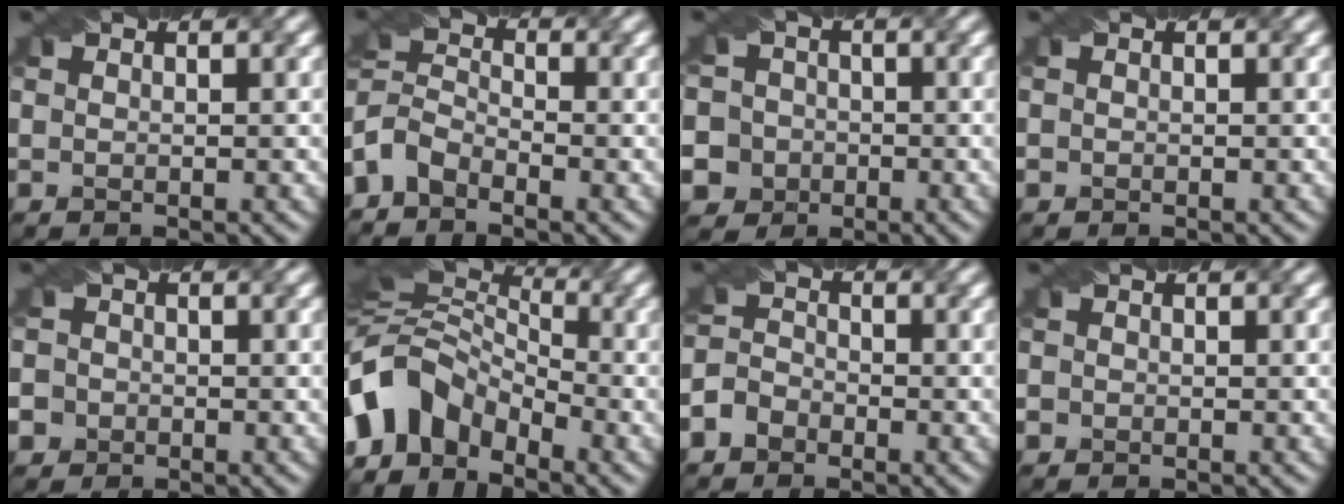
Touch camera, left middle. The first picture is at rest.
{"total": 3.6, "force": [-3.2, 1.3, 1.0], "torque": [-0.022, 0.010, -0.074]}
{"total": 9.1, "force": [-2.5, 8.5, 2.2], "torque": [-0.052, 0.016, -0.065]}
{"total": 0.7, "force": [0.0, 0.7, 0.2], "torque": [-0.004, 0.009, -0.004]}
{"total": 5.2, "force": [-1.5, 4.8, 1.4], "torque": [-0.033, 0.025, -0.052]}
{"total": 7.5, "force": [-4.5, 4.4, 4.0], "torque": [-0.070, 0.015, -0.096]}
{"total": 3.3, "force": [-2.2, 2.2, 0.8], "torque": [0.001, 0.011, -0.045]}
{"total": 1.4, "force": [-0.1, 1.3, 0.5], "torque": [-0.001, 0.017, -0.013]}